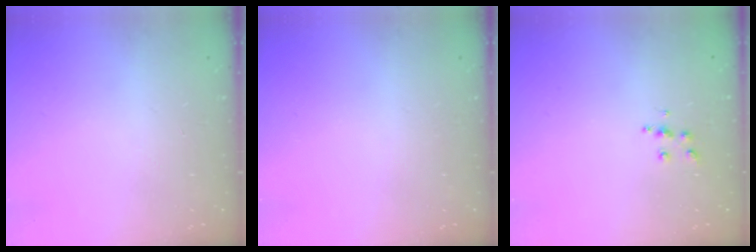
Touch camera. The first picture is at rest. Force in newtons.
{"total": 0.0}
{"total": 6.2, "press": 6.2, "slide": 0.5}